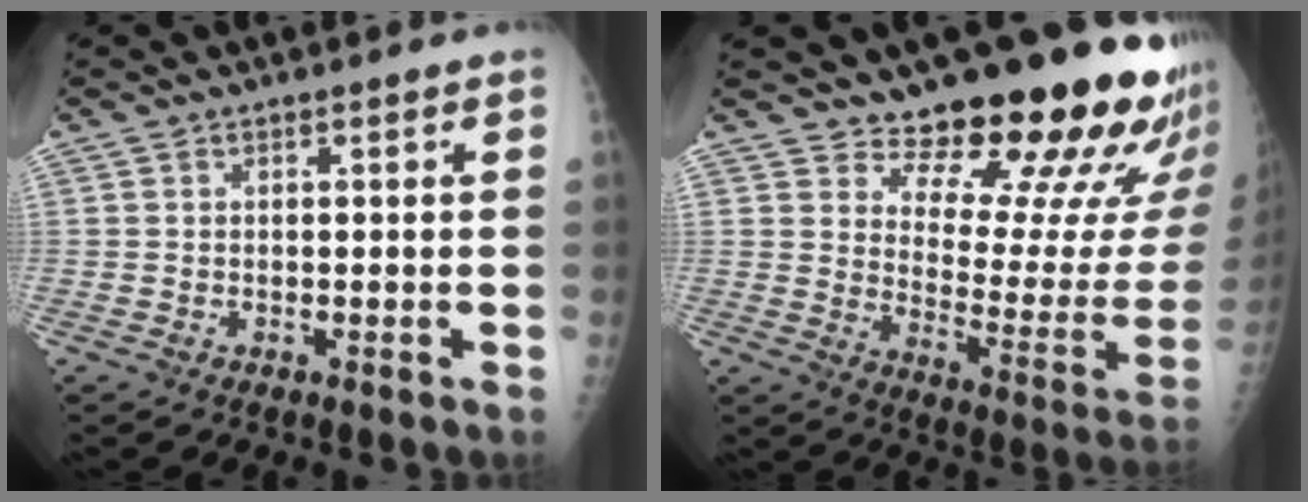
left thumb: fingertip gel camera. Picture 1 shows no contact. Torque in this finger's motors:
{"motor_torque": [0.50, 0.32, -0.13, -0.47, 0.15]}